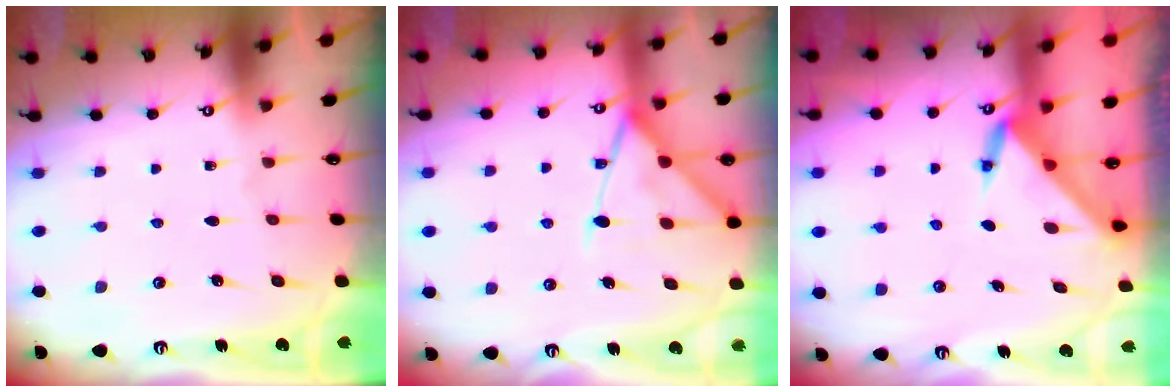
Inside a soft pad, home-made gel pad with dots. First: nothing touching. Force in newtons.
{"total": 13.9, "press": 13.9, "slide": 1.2}
{"total": 3.4, "press": 3.4, "slide": 0.1}